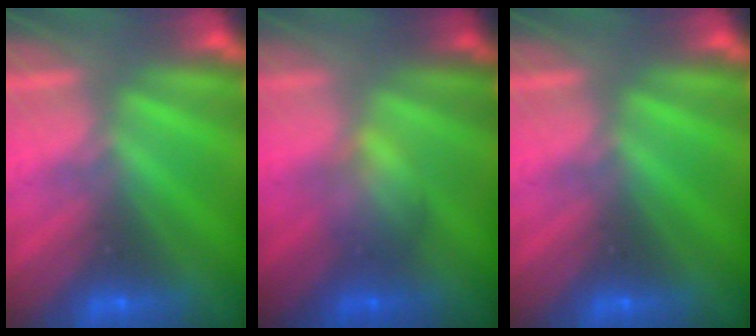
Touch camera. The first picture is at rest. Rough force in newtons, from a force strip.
{"total": 2.1}
{"total": 0.0}